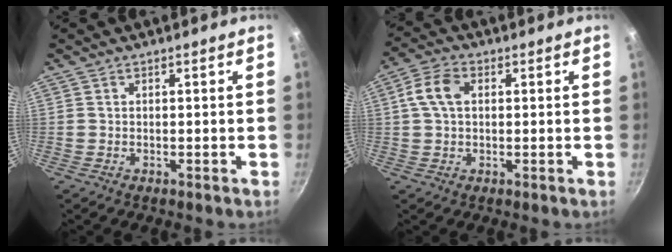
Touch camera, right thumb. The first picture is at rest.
{"total": 6.6, "force": [1.3, 4.1, 4.9], "torque": [-0.101, 0.018, 0.017]}